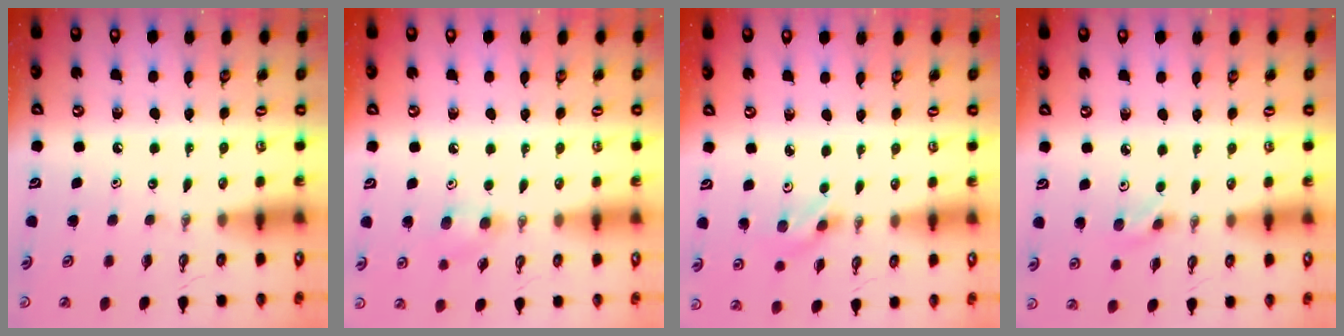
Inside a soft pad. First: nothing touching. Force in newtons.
{"total": 6.5, "press": 6.4, "slide": 1.0}
{"total": 2.0, "press": 1.9, "slide": 0.6}
{"total": 3.9, "press": 3.6, "slide": 1.4}